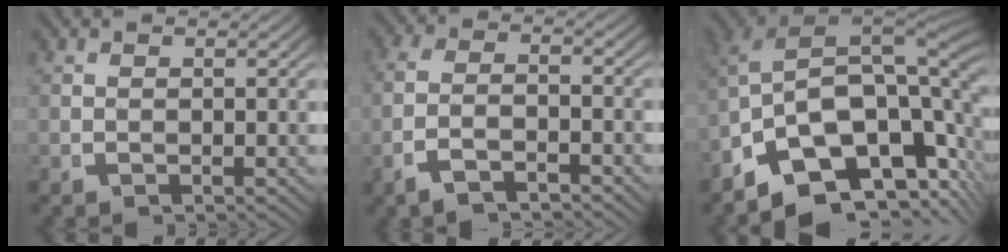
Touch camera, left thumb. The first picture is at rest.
{"total": 3.7, "force": [-1.8, 2.0, 2.5], "torque": [-0.057, -0.009, -0.029]}
{"total": 17.5, "force": [-1.5, 12.1, 12.5], "torque": [-0.229, -0.031, -0.027]}